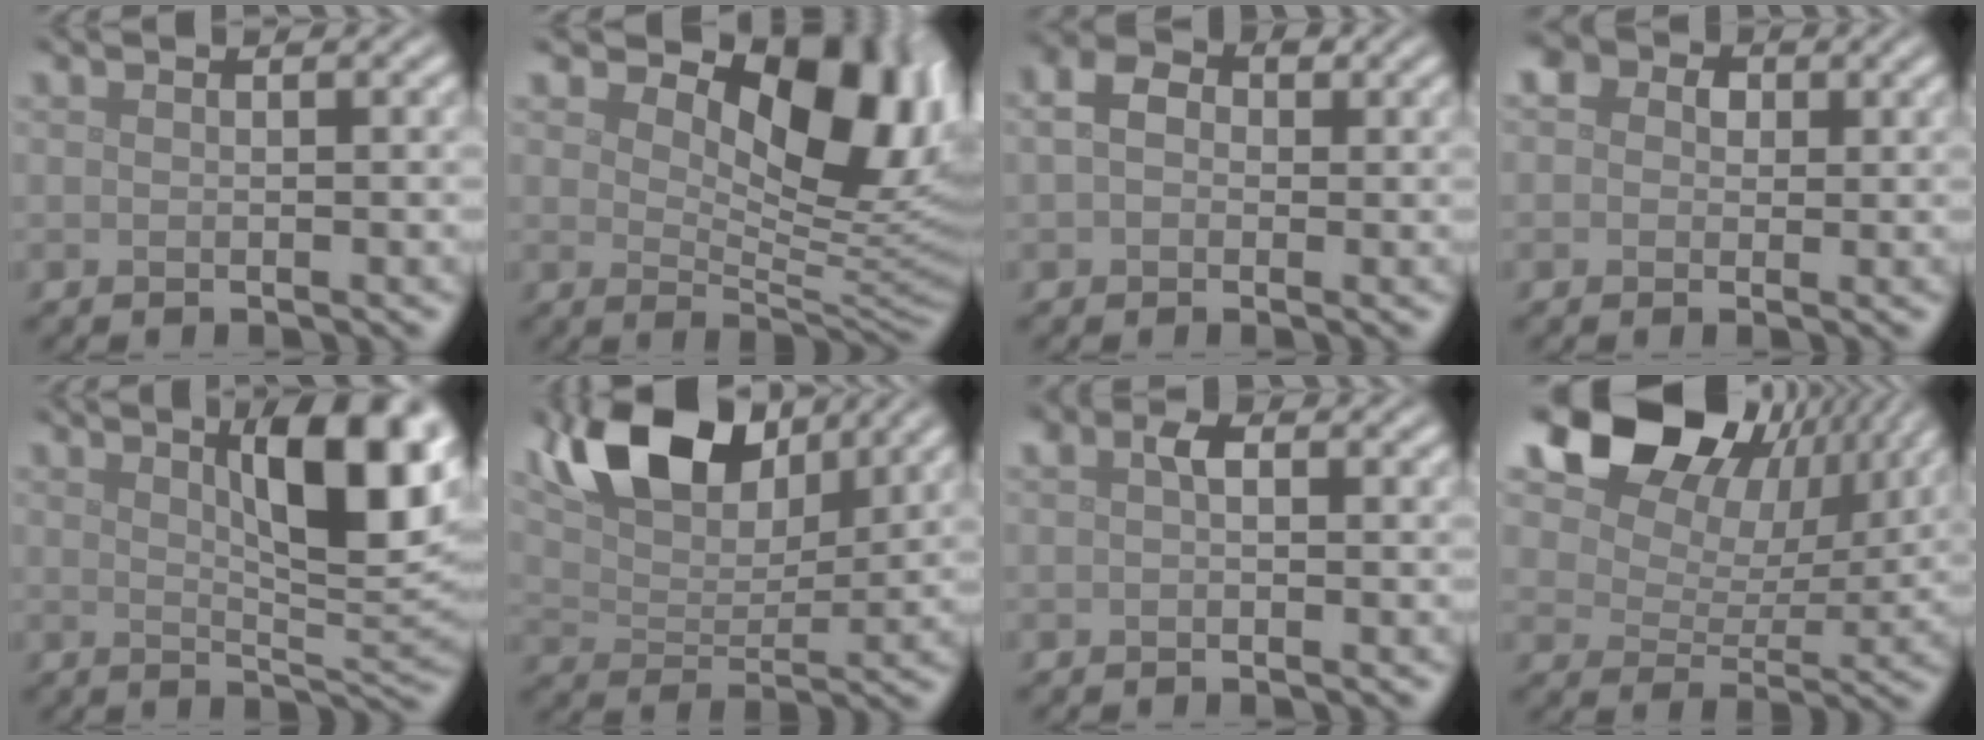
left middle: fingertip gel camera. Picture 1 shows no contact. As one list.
[{"total": 10.4, "force": [4.5, 5.1, 7.9], "torque": [-0.114, -0.005, 0.072]}, {"total": 3.5, "force": [0.4, 2.8, 2.1], "torque": [-0.047, 0.013, -0.005]}, {"total": 5.3, "force": [2.1, 4.1, 2.7], "torque": [-0.041, 0.023, -0.008]}, {"total": 9.5, "force": [3.5, 2.7, 8.4], "torque": [-0.113, 0.007, 0.056]}, {"total": 10.3, "force": [6.6, 4.8, 6.3], "torque": [-0.121, 0.011, 0.114]}, {"total": 1.5, "force": [0.3, 0.9, 1.2], "torque": [-0.023, 0.006, 0.001]}, {"total": 17.1, "force": [9.5, 11.3, 8.6], "torque": [-0.181, 0.061, 0.163]}]